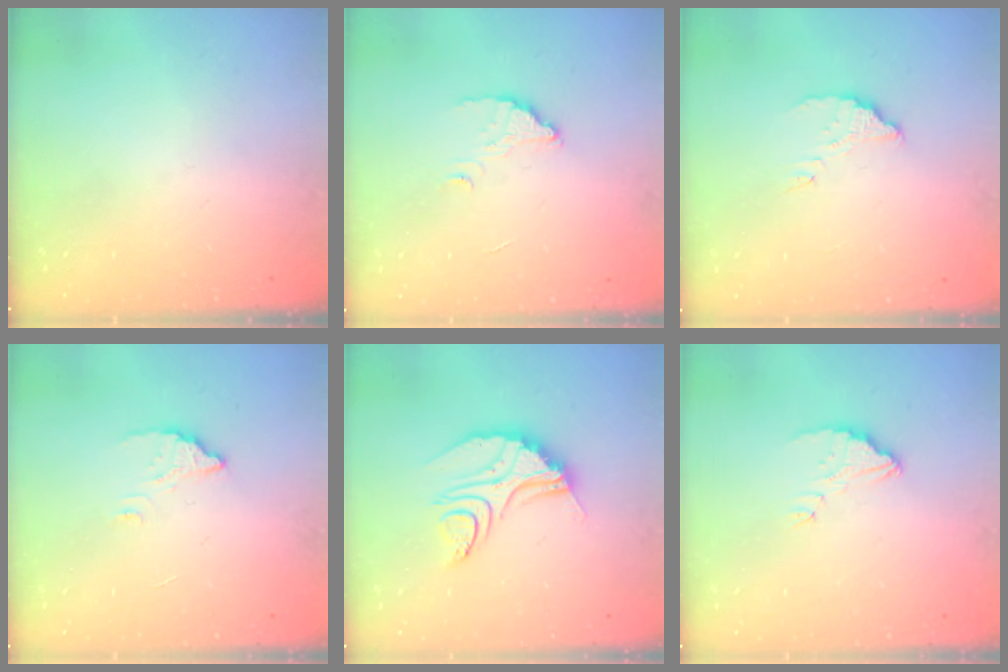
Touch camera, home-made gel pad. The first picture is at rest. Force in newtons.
{"total": 2.6, "press": 2.6, "slide": 0.2}
{"total": 3.1, "press": 3.1, "slide": 0.1}
{"total": 2.8, "press": 2.8, "slide": 0.2}
{"total": 10.8, "press": 10.8, "slide": 0.8}
{"total": 3.0, "press": 3.0, "slide": 0.2}